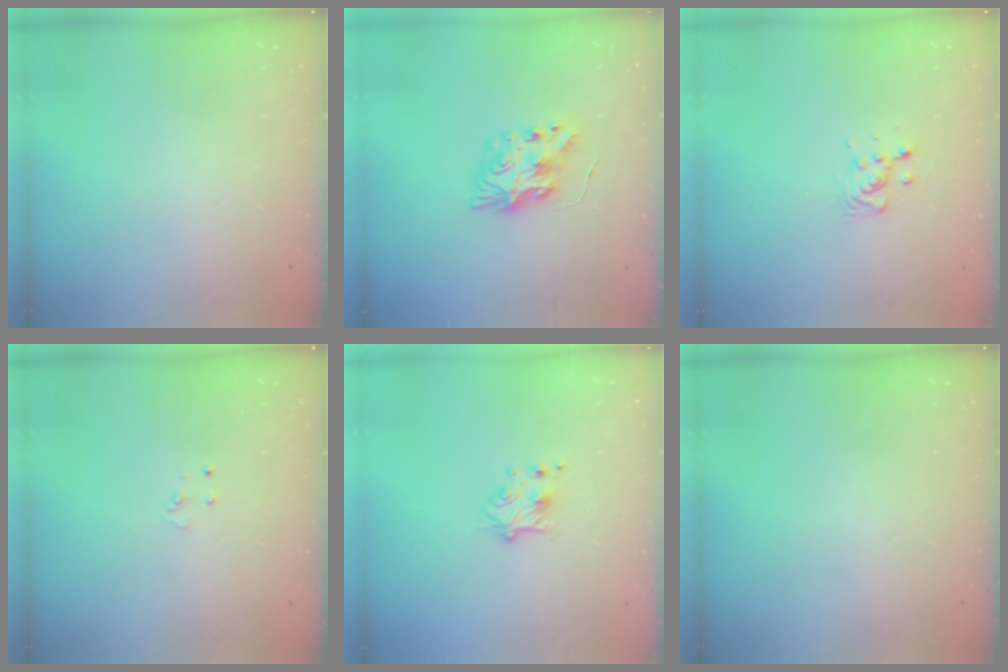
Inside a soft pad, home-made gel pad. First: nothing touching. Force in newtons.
{"total": 8.7, "press": 8.7, "slide": 0.3}
{"total": 8.3, "press": 8.0, "slide": 2.1}
{"total": 2.9, "press": 2.9, "slide": 0.2}
{"total": 5.5, "press": 5.4, "slide": 1.0}
{"total": 0.0}